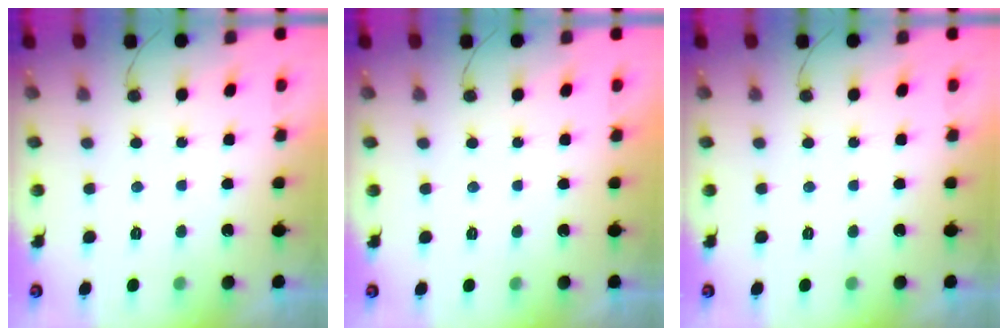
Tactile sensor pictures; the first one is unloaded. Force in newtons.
{"total": 1.7, "press": 1.7, "slide": 0.0}
{"total": 0.0}